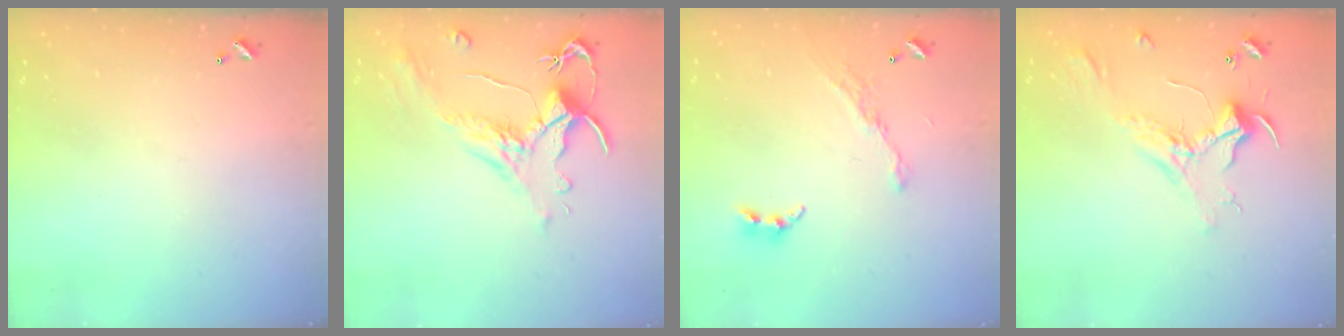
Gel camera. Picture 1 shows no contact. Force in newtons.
{"total": 1.6, "press": 1.1, "slide": 1.2}
{"total": 8.2, "press": 8.2, "slide": 0.9}
{"total": 2.3, "press": 2.2, "slide": 0.8}